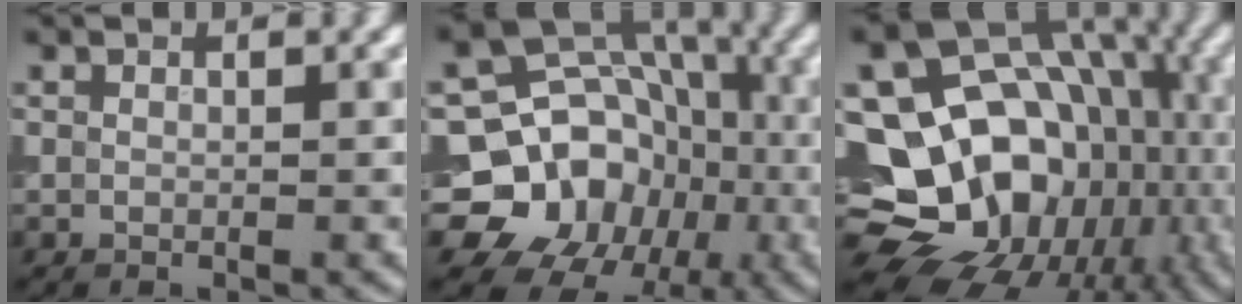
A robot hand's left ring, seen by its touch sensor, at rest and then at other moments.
{"total": 15.0, "force": [-4.0, 13.2, 5.9], "torque": [-0.085, -0.008, -0.098]}
{"total": 18.9, "force": [-4.8, 15.4, 9.9], "torque": [-0.146, -0.006, -0.083]}